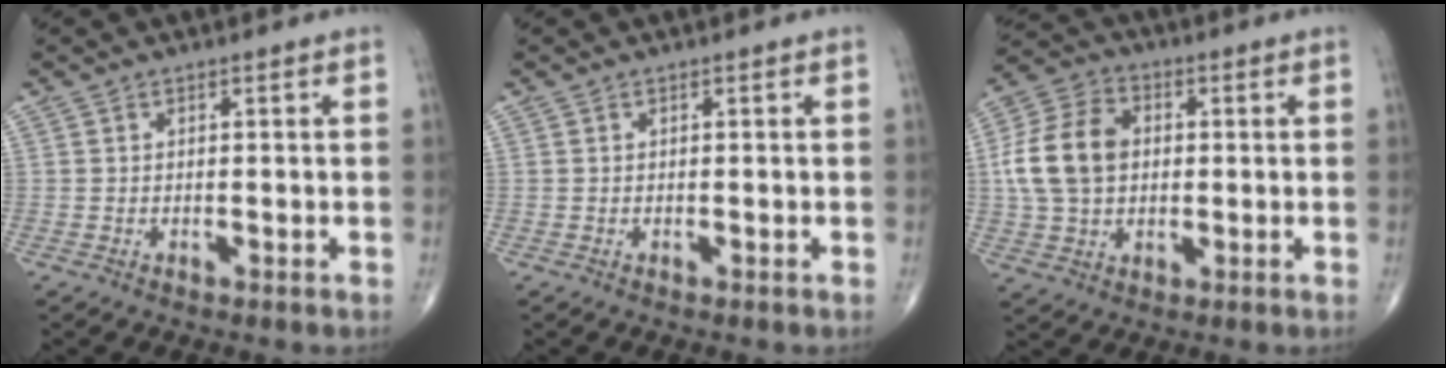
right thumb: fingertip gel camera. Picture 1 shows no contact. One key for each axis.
{"total": 0.0}
{"total": 13.5, "fx": 0.9, "fy": 9.9, "fz": 9.2, "tx": -0.164, "ty": 0.020, "tz": 0.012}